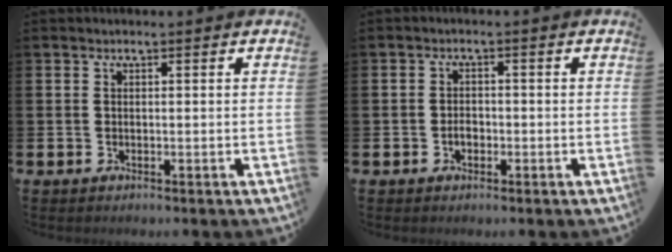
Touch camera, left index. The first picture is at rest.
{"total": 1.7, "force": [-0.6, 1.2, 1.0], "torque": [-0.008, -0.001, -0.015]}